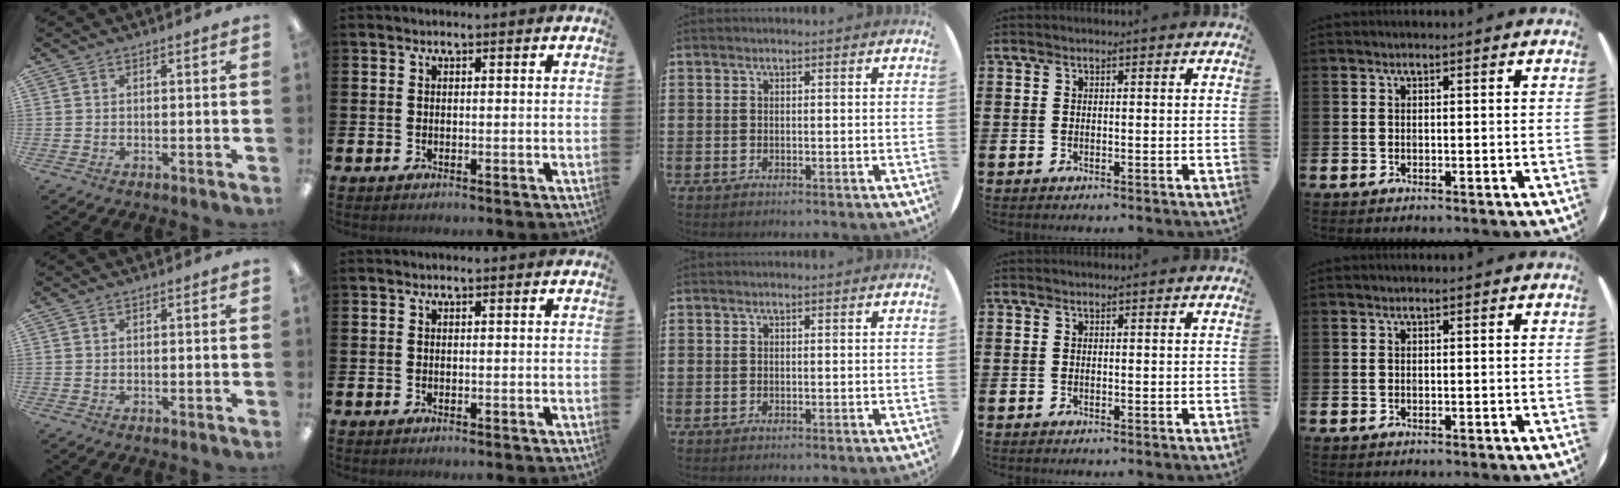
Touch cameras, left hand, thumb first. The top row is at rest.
{}